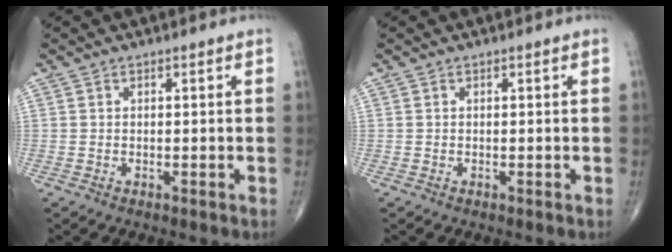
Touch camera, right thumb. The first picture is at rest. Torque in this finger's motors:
{"motor_torque": [0.04, 0.04, 0.00, 0.00, 0.01]}